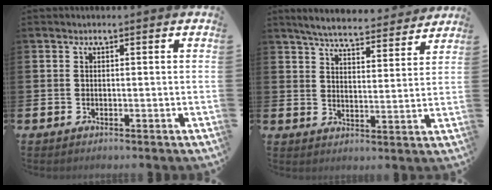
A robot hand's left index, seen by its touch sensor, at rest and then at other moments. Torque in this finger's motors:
{"motor_torque": [1.01, -1.13, 0.49, 0.17]}